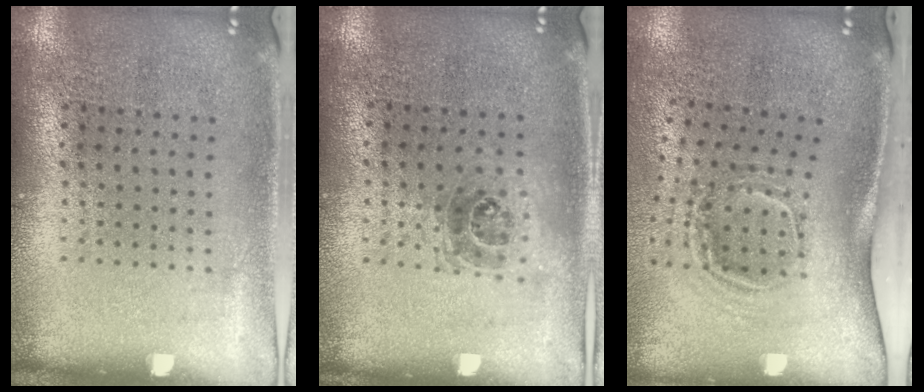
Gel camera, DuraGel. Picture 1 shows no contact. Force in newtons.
{"total": 1.1, "press": 0.9, "slide": 0.6}
{"total": 1.9, "press": 1.2, "slide": 1.6}